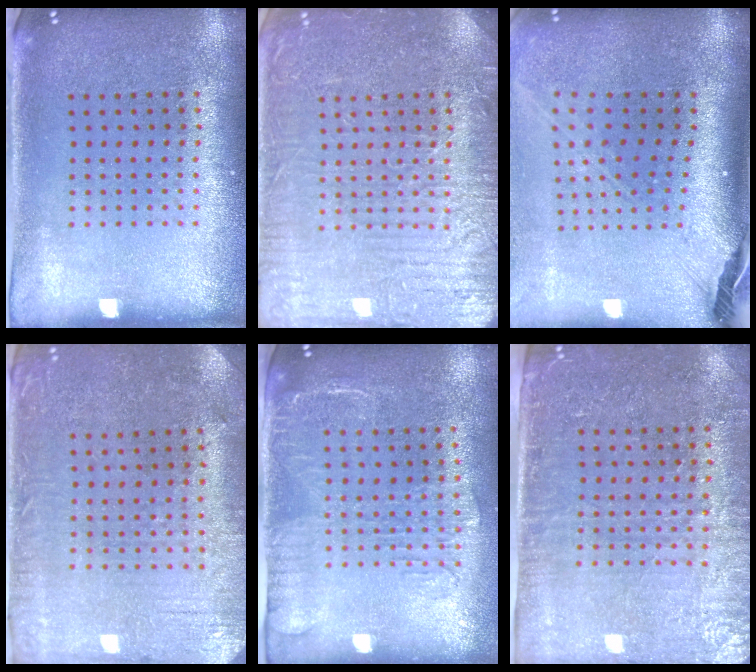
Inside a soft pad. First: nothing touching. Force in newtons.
{"total": 6.2, "press": 6.1, "slide": 0.8}
{"total": 2.8, "press": 2.0, "slide": 1.9}
{"total": 0.6, "press": 0.4, "slide": 0.5}
{"total": 1.8, "press": 1.5, "slide": 0.9}
{"total": 3.4, "press": 3.1, "slide": 1.3}